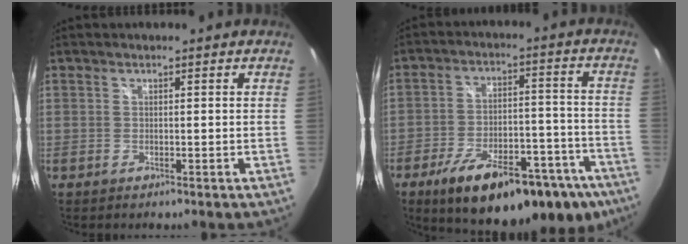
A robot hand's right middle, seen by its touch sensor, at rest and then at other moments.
{"total": 25.5, "force": [-17.0, 9.6, 16.3], "torque": [-0.250, -0.010, -0.224]}